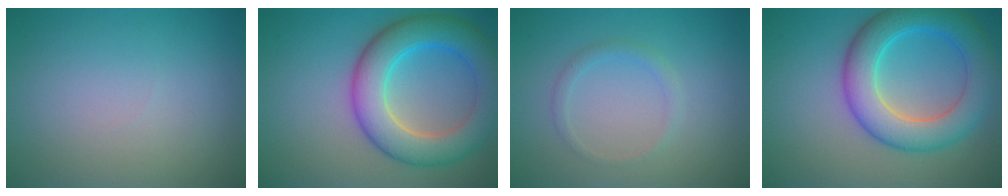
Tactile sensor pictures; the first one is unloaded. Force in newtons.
{"total": 8.1, "press": 8.1, "slide": 0.4}
{"total": 1.2, "press": 1.2, "slide": 0.0}
{"total": 7.7, "press": 7.7, "slide": 0.1}